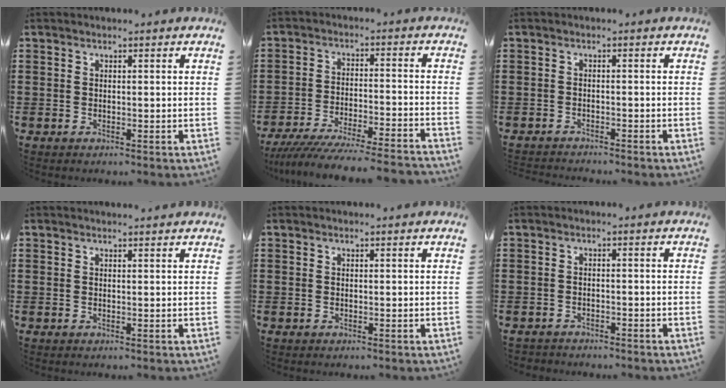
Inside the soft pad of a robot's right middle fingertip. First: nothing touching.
{"total": 6.8, "force": [-6.4, -0.1, 2.2], "torque": [-0.048, -0.011, -0.127]}
{"total": 1.3, "force": [-1.3, 0.1, 0.0], "torque": [-0.005, 0.002, -0.026]}
{"total": 0.6, "force": [0.6, 0.0, 0.1], "torque": [0.004, -0.006, 0.009]}
{"total": 0.0}
{"total": 1.5, "force": [-1.4, 0.3, -0.1], "torque": [-0.003, 0.001, -0.032]}